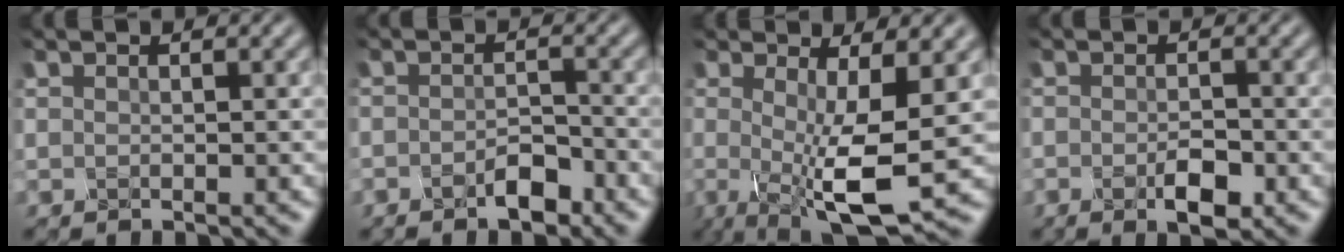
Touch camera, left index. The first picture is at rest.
{"total": 2.6, "force": [-2.1, 1.0, 1.3], "torque": [-0.023, -0.005, -0.037]}
{"total": 8.6, "force": [-1.3, 2.2, 8.2], "torque": [-0.133, -0.012, -0.024]}
{"total": 2.8, "force": [-1.6, 1.0, 2.0], "torque": [-0.039, -0.009, -0.025]}